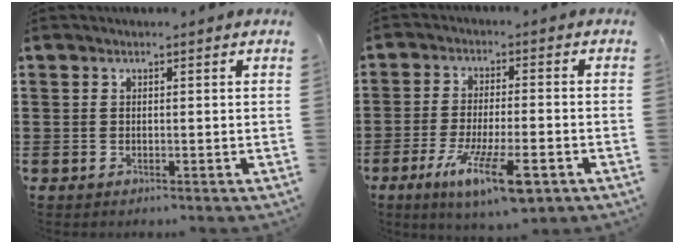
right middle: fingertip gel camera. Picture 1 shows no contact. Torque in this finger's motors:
{"motor_torque": [2.14, 0.00, 0.71, 0.21]}